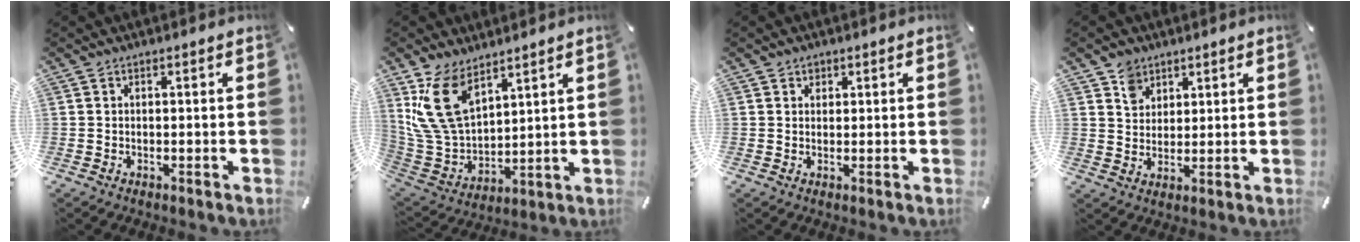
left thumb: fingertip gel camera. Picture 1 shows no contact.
{"total": 14.9, "force": [8.5, 8.9, 8.4], "torque": [-0.215, -0.035, 0.161]}
{"total": 1.4, "force": [0.8, 1.1, 0.1], "torque": [0.013, -0.004, 0.010]}
{"total": 5.3, "force": [3.1, 4.2, 0.8], "torque": [-0.008, -0.007, 0.056]}